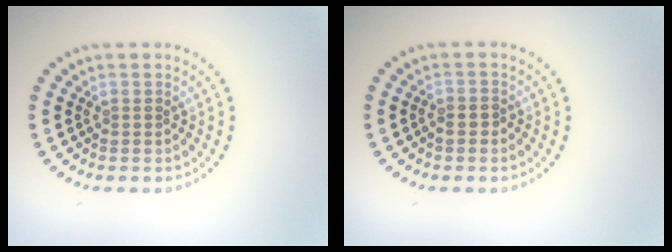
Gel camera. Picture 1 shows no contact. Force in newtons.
{"total": 0.6, "press": 0.5, "slide": 0.3}